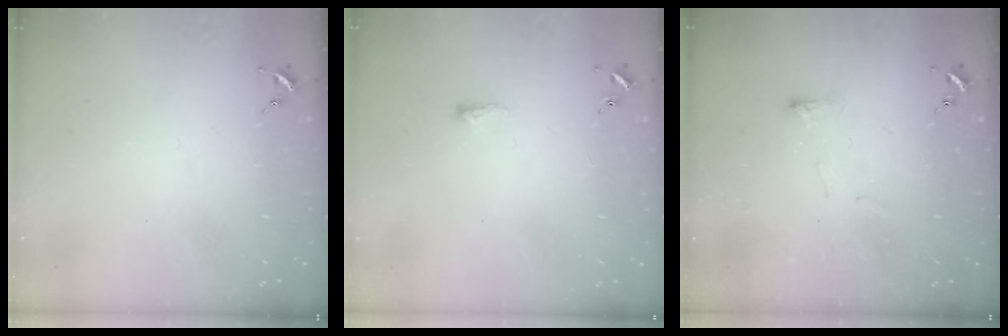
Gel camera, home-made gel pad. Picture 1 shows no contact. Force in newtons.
{"total": 5.2, "press": 5.1, "slide": 0.8}
{"total": 3.6, "press": 3.5, "slide": 0.5}